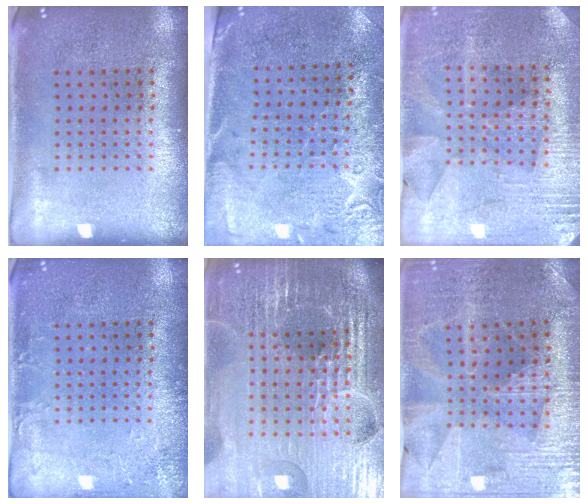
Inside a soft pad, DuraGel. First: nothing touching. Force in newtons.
{"total": 2.7, "press": 2.4, "slide": 1.2}
{"total": 2.8, "press": 2.7, "slide": 0.6}
{"total": 2.1, "press": 2.1, "slide": 0.1}
{"total": 6.8, "press": 5.9, "slide": 3.2}
{"total": 2.9, "press": 2.9, "slide": 0.6}